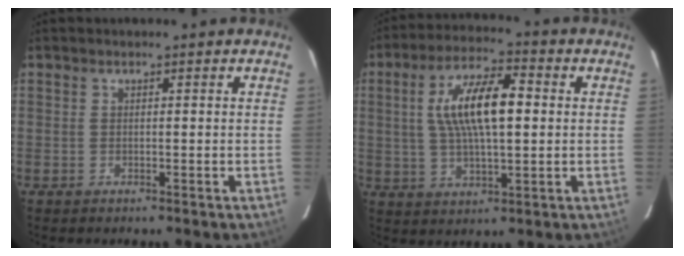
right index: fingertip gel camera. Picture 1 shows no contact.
{"total": 12.8, "force": [1.9, 4.4, 11.9], "torque": [-0.219, 0.015, 0.034]}